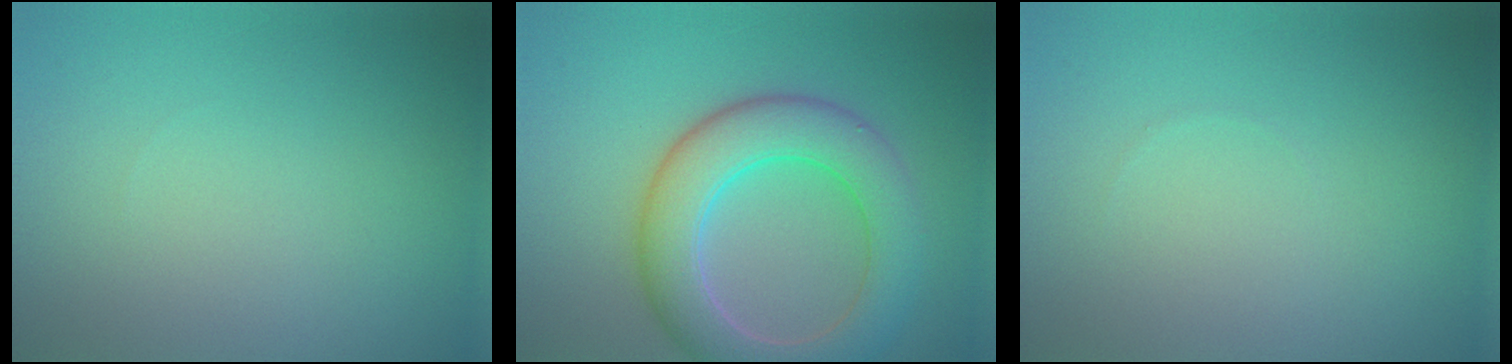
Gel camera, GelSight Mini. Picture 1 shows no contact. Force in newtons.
{"total": 7.1, "press": 7.1, "slide": 0.3}
{"total": 0.0}